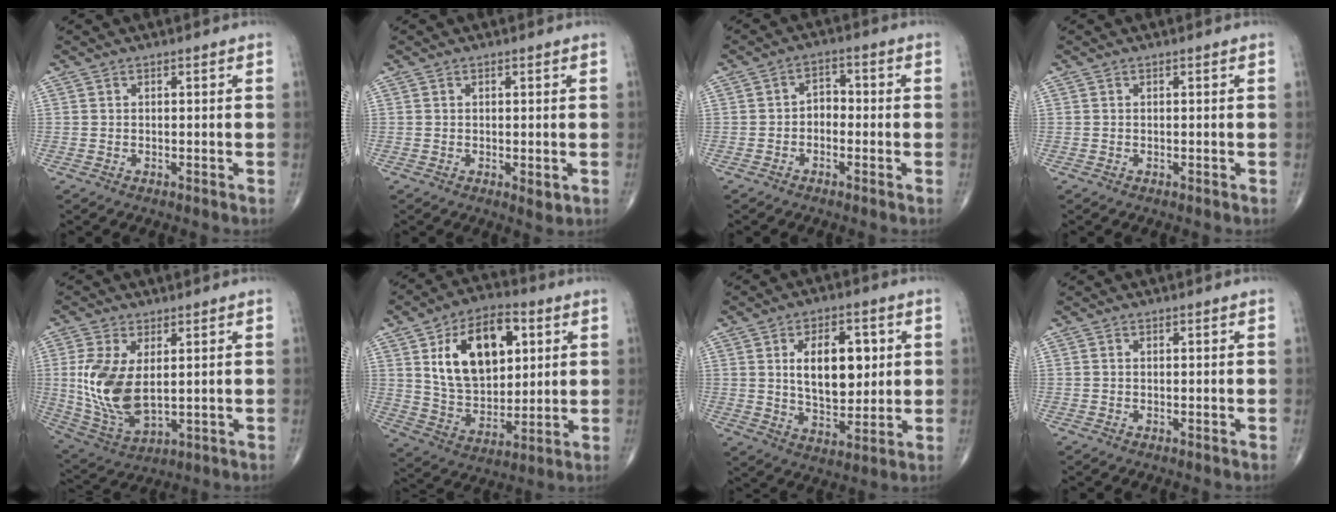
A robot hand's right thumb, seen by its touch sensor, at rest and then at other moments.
{"total": 1.8, "force": [-0.2, 0.8, 1.5], "torque": [-0.022, -0.006, -0.003]}
{"total": 3.5, "force": [-0.9, 2.6, 2.2], "torque": [-0.018, 0.020, -0.027]}
{"total": 0.0}
{"total": 13.2, "force": [1.5, 7.1, 11.0], "torque": [-0.229, -0.014, 0.046]}
{"total": 18.9, "force": [5.8, 11.4, 13.9], "torque": [-0.196, -0.013, 0.104]}
{"total": 13.1, "force": [2.7, 7.4, 10.5], "torque": [-0.134, -0.013, 0.050]}
{"total": 0.0}